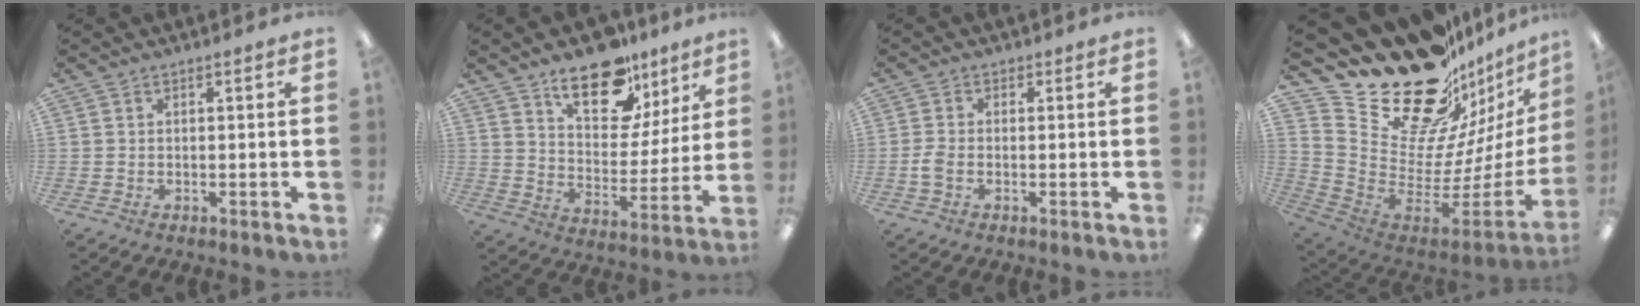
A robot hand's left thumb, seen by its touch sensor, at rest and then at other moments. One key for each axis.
{"total": 16.8, "fx": 11.9, "fy": 8.1, "fz": 8.7, "tx": -0.128, "ty": -0.072, "tz": 0.208}
{"total": 3.1, "fx": -0.9, "fy": 2.0, "fz": 2.1, "tx": -0.049, "ty": 0.002, "tz": -0.019}
{"total": 29.5, "fx": 21.1, "fy": 15.3, "fz": 13.8, "tx": -0.214, "ty": -0.175, "tz": 0.409}